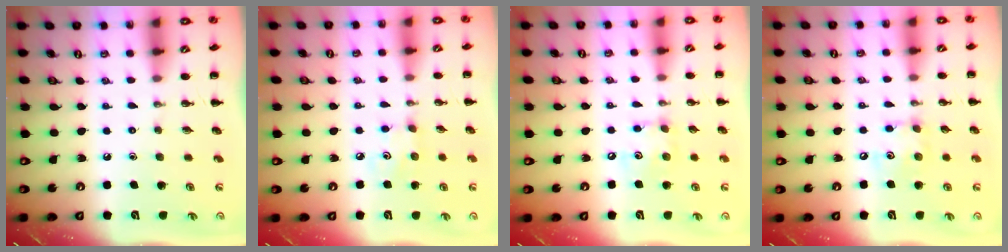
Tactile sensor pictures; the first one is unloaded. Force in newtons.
{"total": 3.2, "press": 3.1, "slide": 0.6}
{"total": 6.0, "press": 5.9, "slide": 1.0}
{"total": 6.0, "press": 5.9, "slide": 1.0}